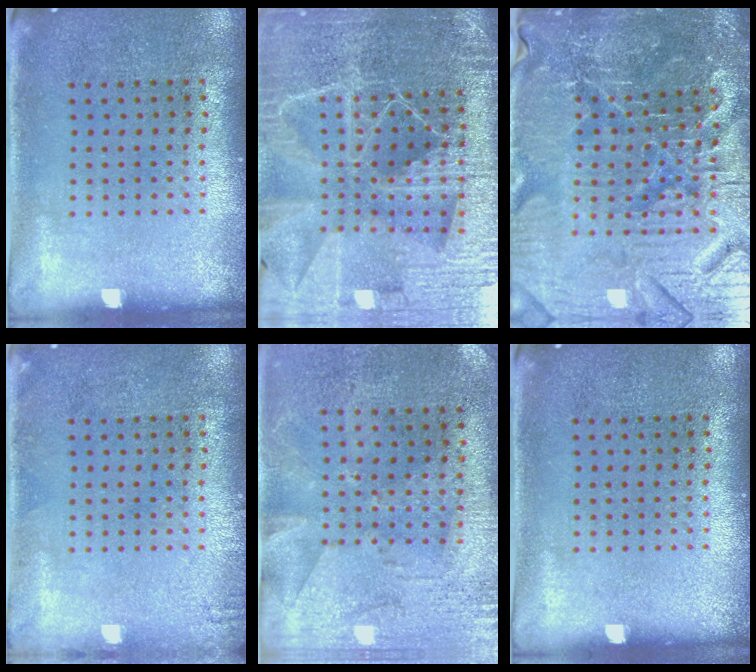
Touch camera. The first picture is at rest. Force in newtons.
{"total": 5.9, "press": 5.2, "slide": 2.8}
{"total": 5.8, "press": 5.5, "slide": 1.9}
{"total": 0.8, "press": 0.8, "slide": 0.1}
{"total": 2.8, "press": 2.2, "slide": 1.6}
{"total": 0.0}